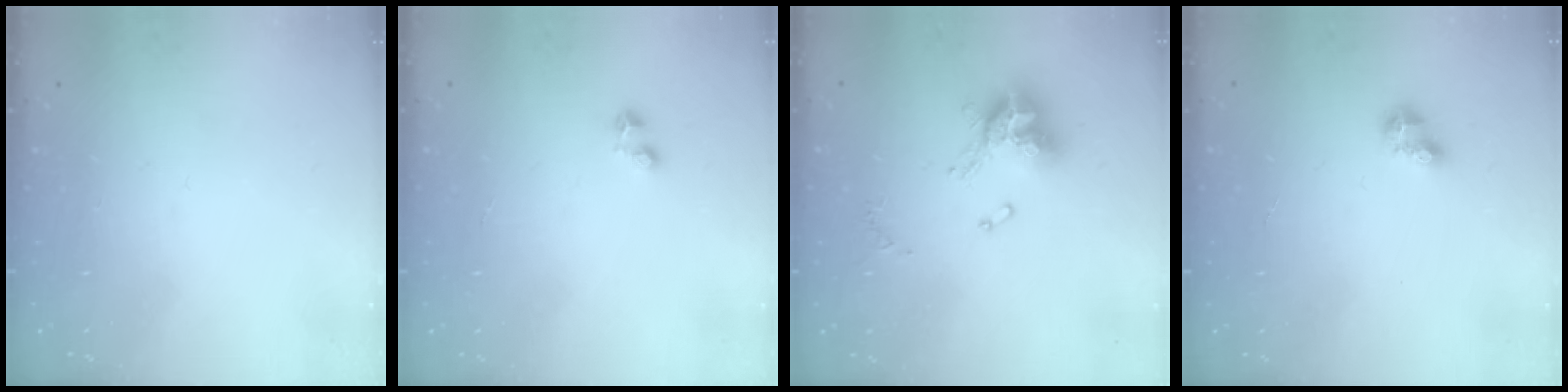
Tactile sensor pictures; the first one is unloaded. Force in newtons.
{"total": 2.4, "press": 2.4, "slide": 0.4}
{"total": 12.6, "press": 12.5, "slide": 1.4}
{"total": 4.0, "press": 3.9, "slide": 0.5}